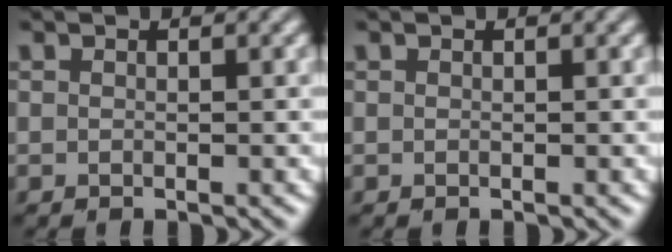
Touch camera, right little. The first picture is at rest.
{"total": 0.0}